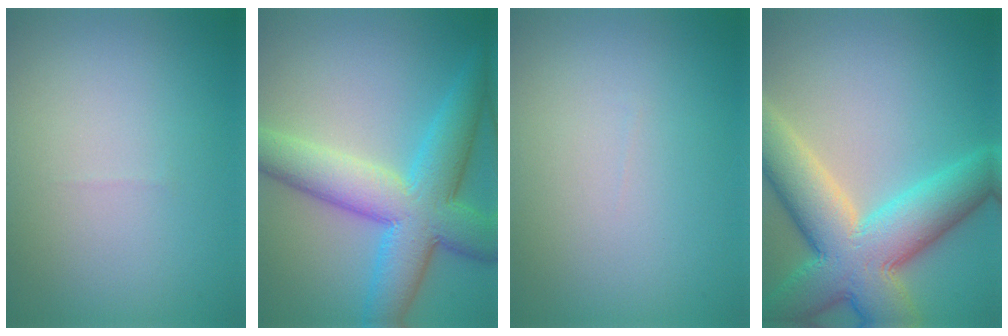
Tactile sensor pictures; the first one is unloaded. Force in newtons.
{"total": 9.5, "press": 9.5, "slide": 0.2}
{"total": 0.0}
{"total": 11.4, "press": 11.3, "slide": 0.8}